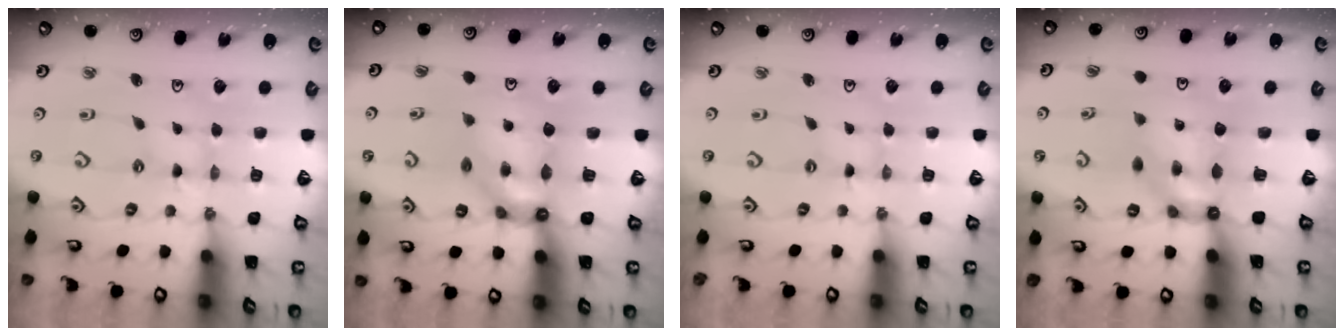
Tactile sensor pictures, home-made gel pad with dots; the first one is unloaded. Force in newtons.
{"total": 9.6, "press": 9.6, "slide": 1.0}
{"total": 0.0}
{"total": 7.5, "press": 7.5, "slide": 0.5}